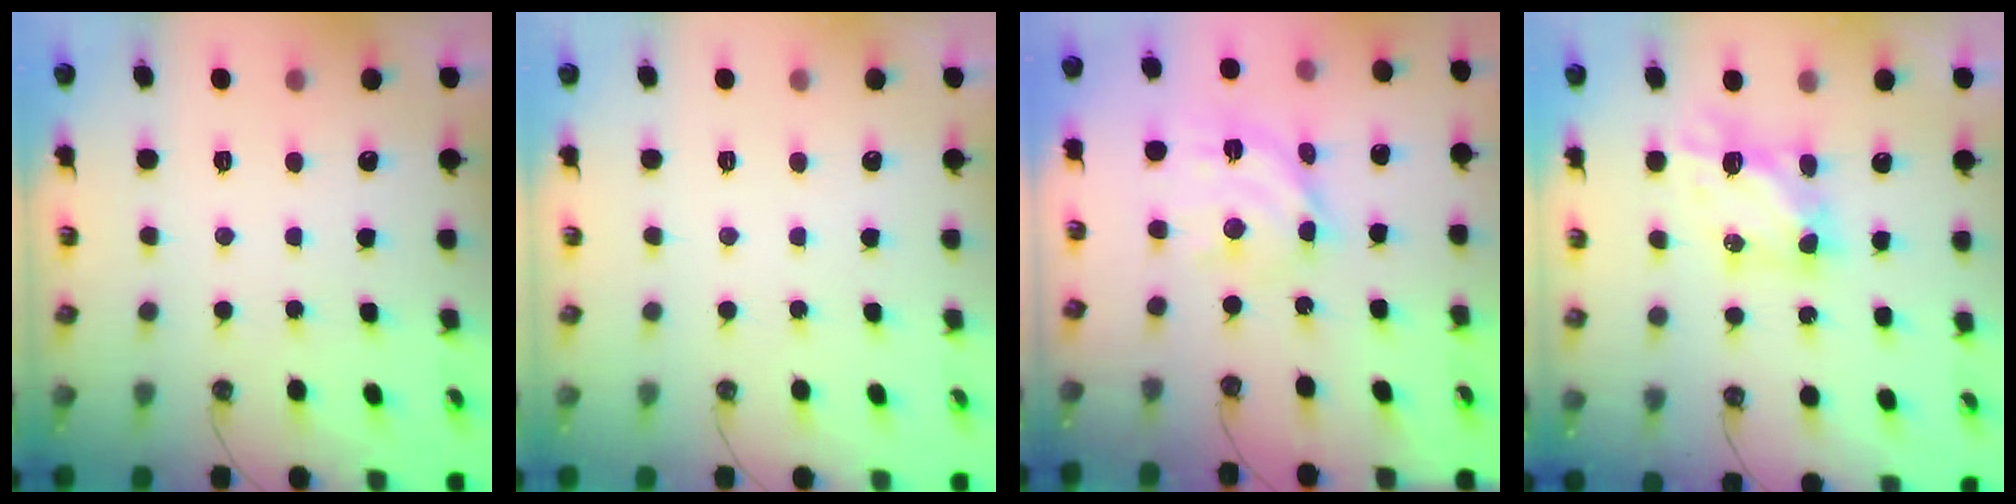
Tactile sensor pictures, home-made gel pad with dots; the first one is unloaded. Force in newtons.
{"total": 0.0}
{"total": 12.7, "press": 12.6, "slide": 1.1}
{"total": 5.8, "press": 5.8, "slide": 0.5}